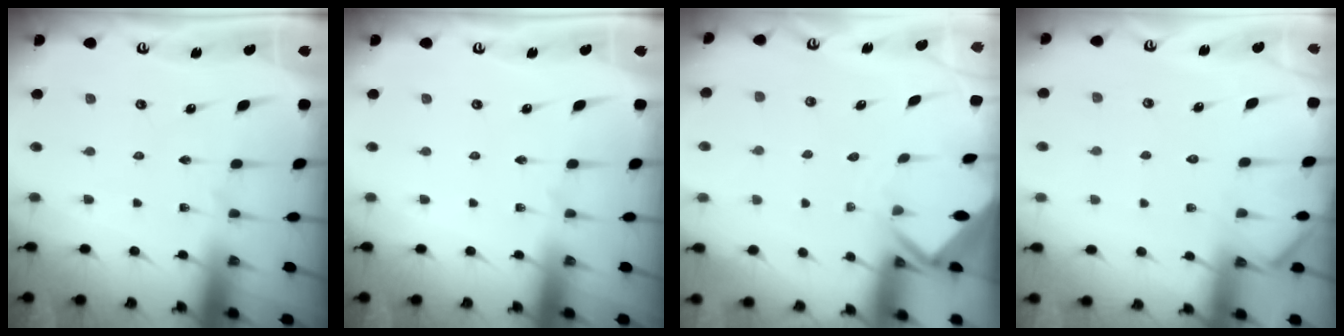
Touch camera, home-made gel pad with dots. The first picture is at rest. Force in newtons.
{"total": 0.0}
{"total": 2.8, "press": 2.8, "slide": 0.2}
{"total": 5.4, "press": 5.4, "slide": 0.5}